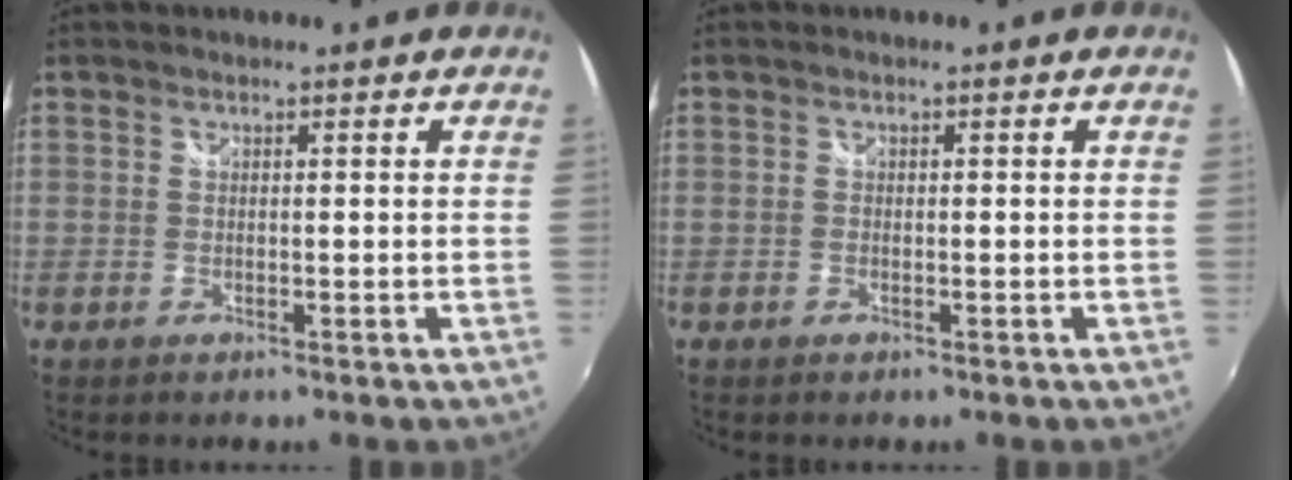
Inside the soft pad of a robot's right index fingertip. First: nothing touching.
{"total": 0.6, "force": [-0.5, 0.4, 0.2], "torque": [-0.002, -0.001, -0.008]}